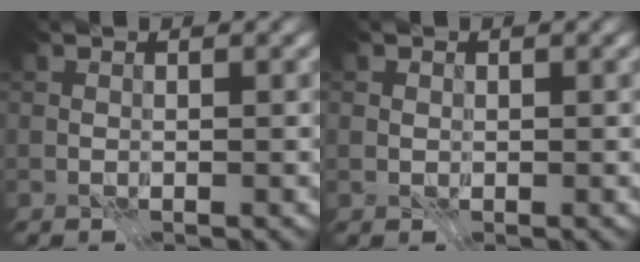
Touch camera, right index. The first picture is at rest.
{"total": 0.7, "force": [0.1, 0.7, 0.2], "torque": [-0.003, 0.000, -0.001]}